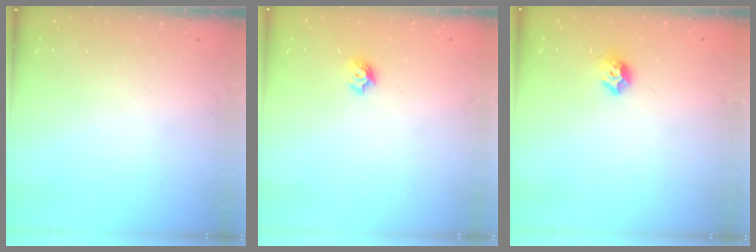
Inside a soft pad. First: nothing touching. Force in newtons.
{"total": 5.1, "press": 5.1, "slide": 0.6}
{"total": 7.9, "press": 7.9, "slide": 0.7}